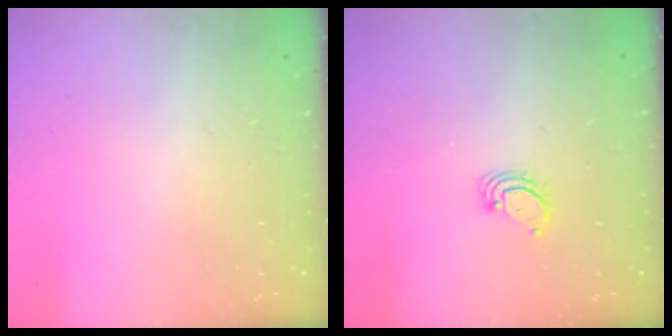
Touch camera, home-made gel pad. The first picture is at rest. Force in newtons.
{"total": 2.9, "press": 2.9, "slide": 0.3}